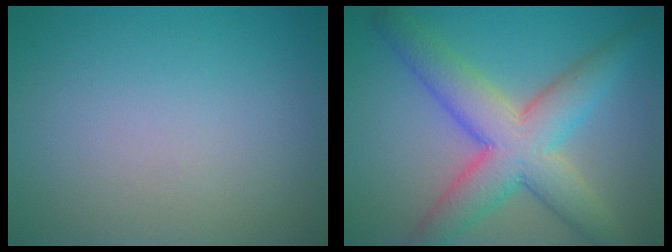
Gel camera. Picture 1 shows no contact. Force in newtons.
{"total": 8.1, "press": 8.1, "slide": 0.3}